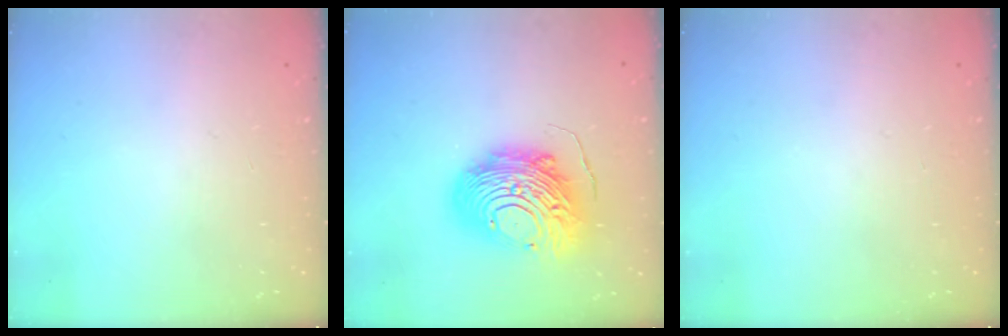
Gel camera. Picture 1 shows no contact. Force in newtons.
{"total": 17.9, "press": 17.9, "slide": 1.5}
{"total": 0.0}